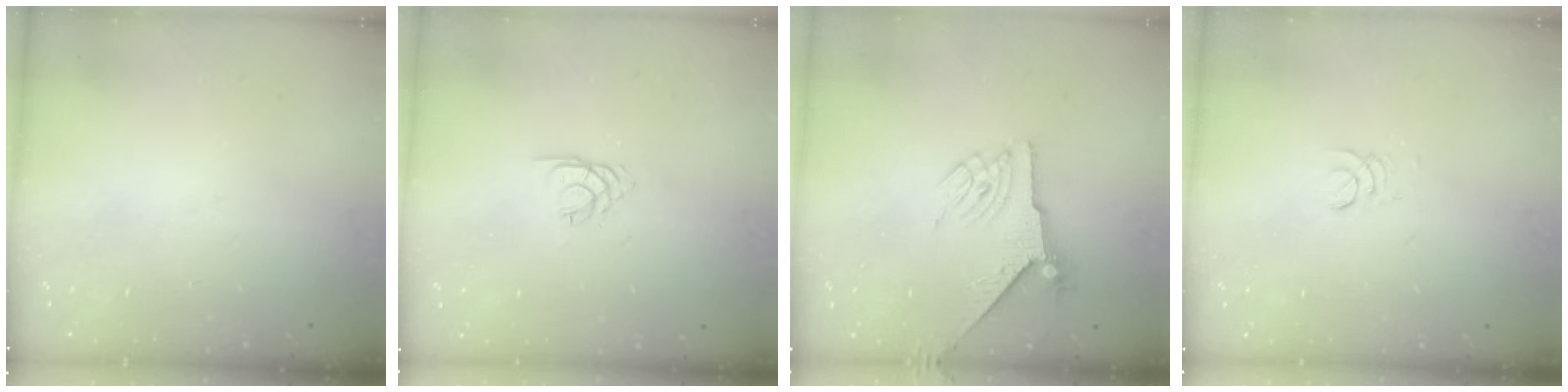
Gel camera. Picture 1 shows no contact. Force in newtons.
{"total": 1.7, "press": 1.7, "slide": 0.4}
{"total": 5.4, "press": 5.4, "slide": 0.8}
{"total": 2.0, "press": 2.0, "slide": 0.2}